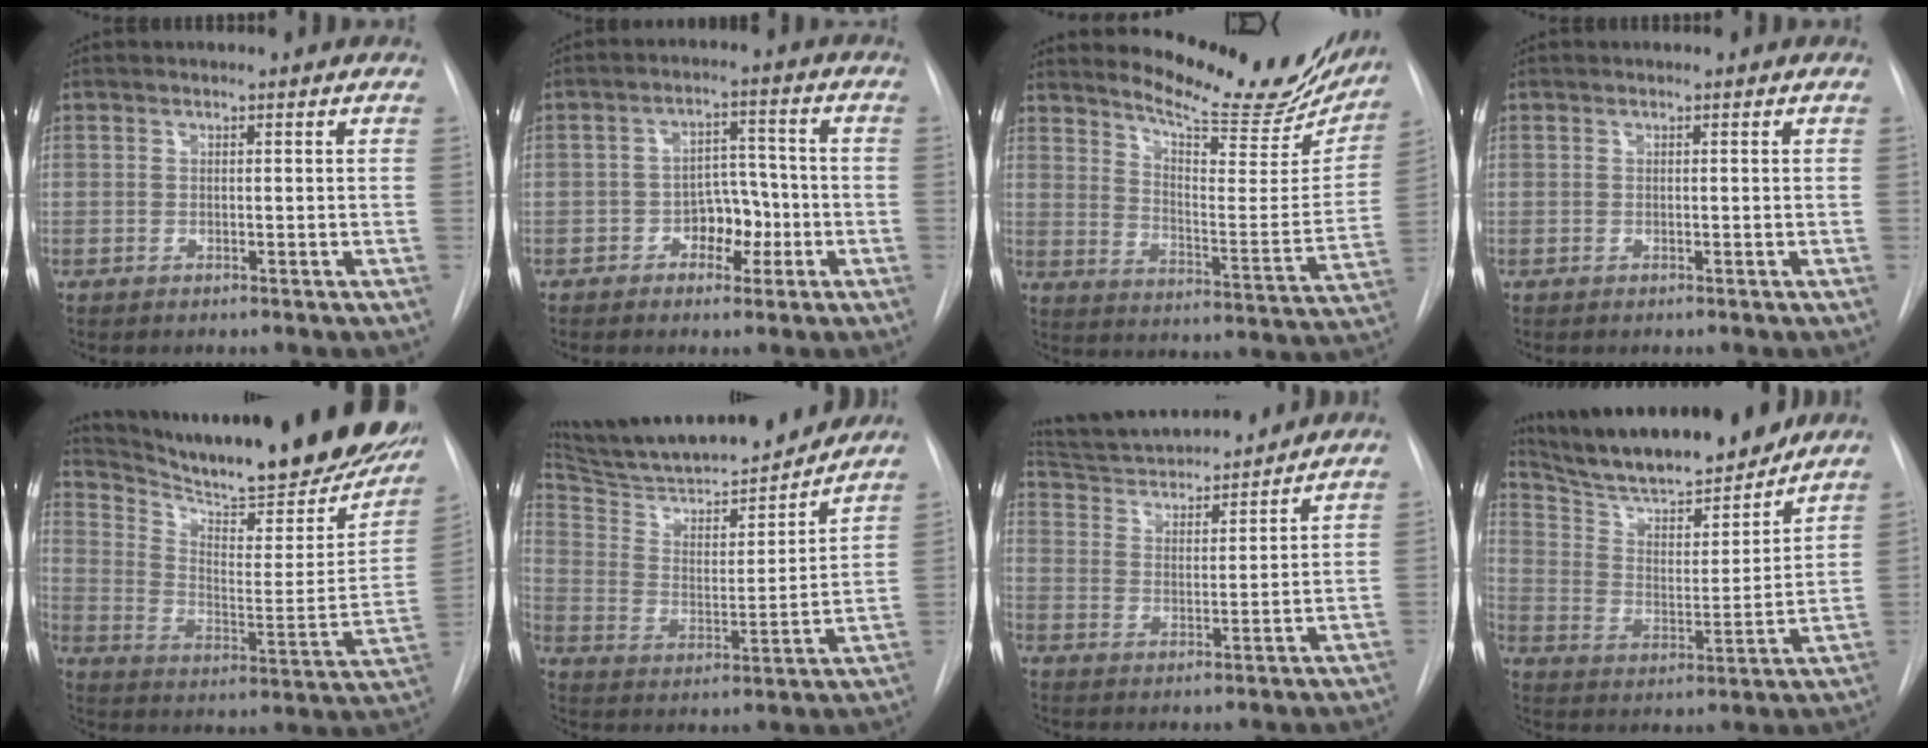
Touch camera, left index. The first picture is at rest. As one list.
[{"total": 5.5, "force": [-2.2, 3.5, 3.6], "torque": [-0.048, 0.016, -0.034]}, {"total": 20.1, "force": [18.2, 4.2, 7.3], "torque": [-0.098, -0.065, 0.237]}, {"total": 0.0}, {"total": 31.8, "force": [26.2, 5.3, 17.2], "torque": [-0.277, -0.081, 0.353]}, {"total": 23.1, "force": [20.9, 3.1, 9.2], "torque": [-0.155, -0.005, 0.318]}, {"total": 15.9, "force": [14.8, 2.4, 5.2], "torque": [-0.089, 0.017, 0.243]}, {"total": 19.3, "force": [17.2, 2.9, 8.4], "torque": [-0.145, -0.006, 0.279]}]